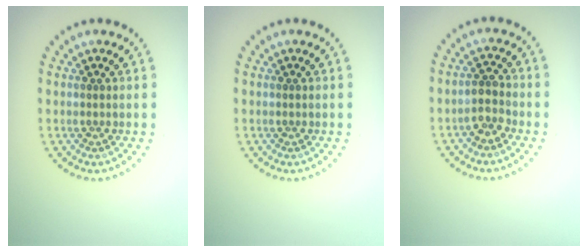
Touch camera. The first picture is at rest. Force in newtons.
{"total": 0.0}
{"total": 1.8, "press": 1.7, "slide": 0.5}